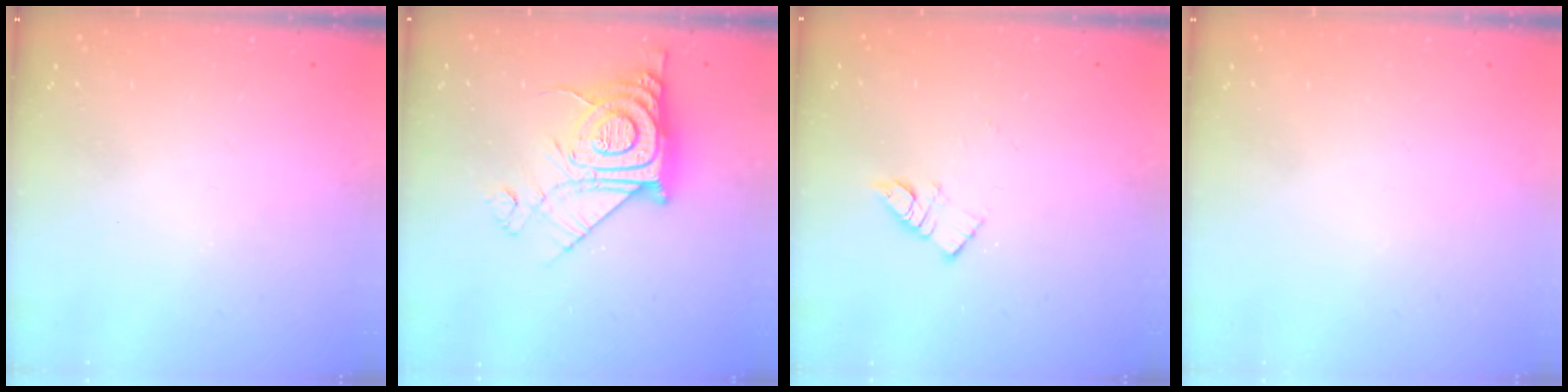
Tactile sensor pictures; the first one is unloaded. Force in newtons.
{"total": 14.9, "press": 14.8, "slide": 1.3}
{"total": 6.7, "press": 6.7, "slide": 0.1}
{"total": 1.6, "press": 1.6, "slide": 0.1}